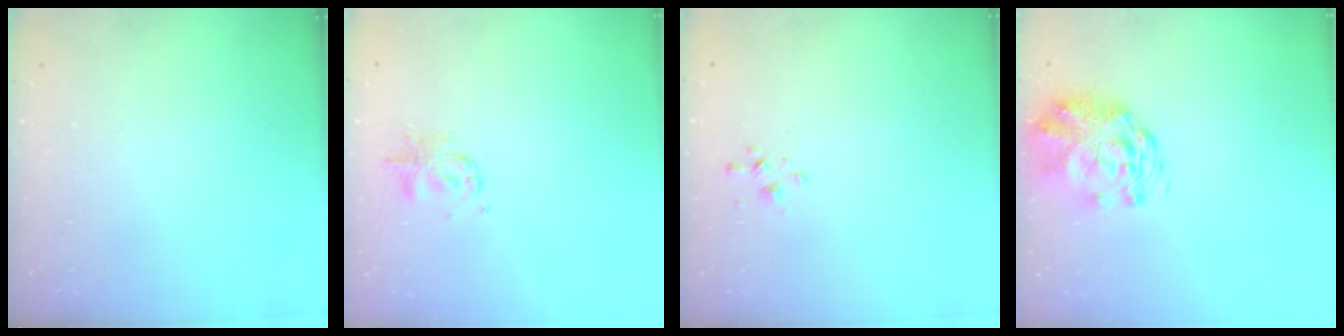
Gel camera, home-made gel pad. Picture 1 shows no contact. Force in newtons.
{"total": 2.4, "press": 2.4, "slide": 0.3}
{"total": 1.8, "press": 1.7, "slide": 0.4}
{"total": 2.9, "press": 2.7, "slide": 1.1}